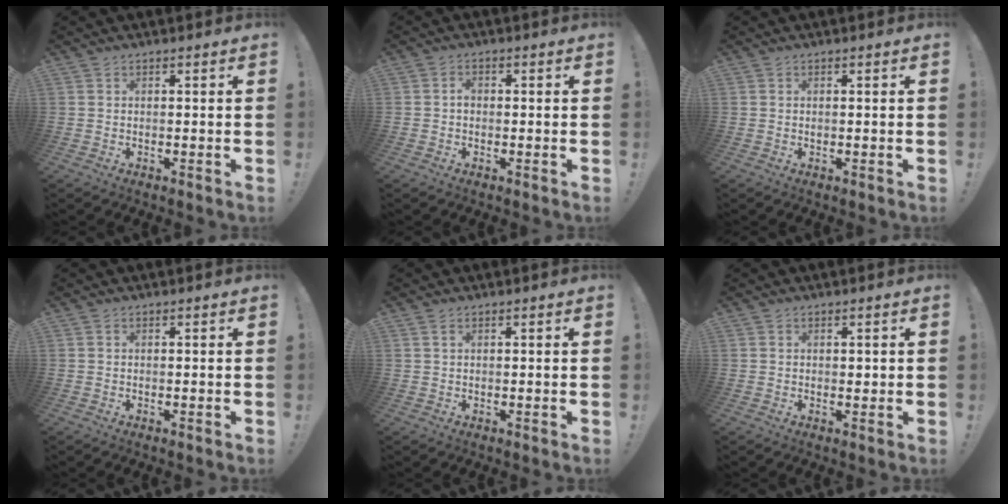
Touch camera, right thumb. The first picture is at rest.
{"total": 1.8, "force": [-0.5, 1.4, 1.0], "torque": [-0.019, 0.007, -0.010]}
{"total": 0.0}
{"total": 0.0}
{"total": 1.1, "force": [0.6, 0.6, 0.8], "torque": [-0.015, 0.002, 0.010]}
{"total": 0.6, "force": [0.1, 0.5, 0.3], "torque": [-0.001, 0.001, 0.002]}